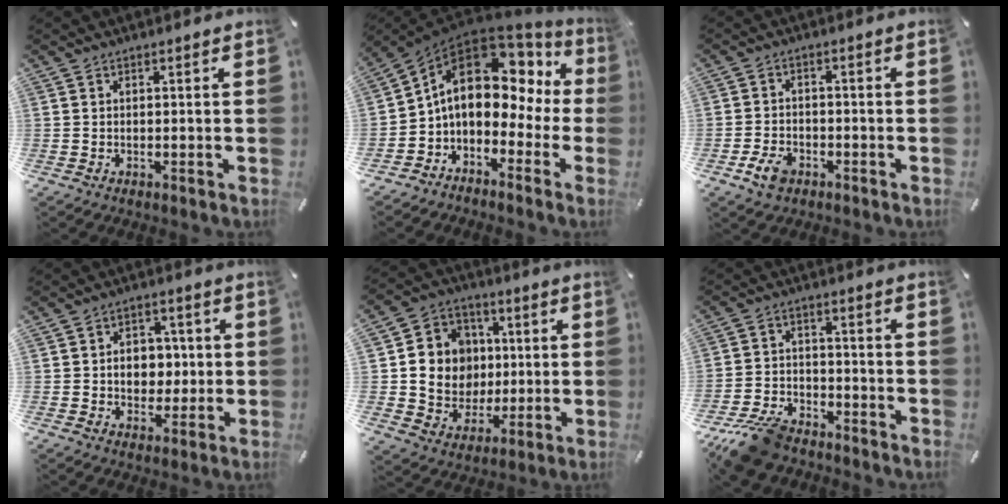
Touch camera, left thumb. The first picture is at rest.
{"total": 14.1, "force": [2.4, 9.7, 10.0], "torque": [-0.164, -0.009, 0.036]}
{"total": 5.3, "force": [-2.9, 3.4, 2.7], "torque": [-0.068, 0.008, -0.058]}
{"total": 7.4, "force": [-0.1, 6.0, 4.3], "torque": [-0.057, 0.005, -0.005]}
{"total": 12.8, "force": [1.2, 12.3, 3.5], "torque": [-0.055, -0.001, 0.035]}
{"total": 11.1, "force": [-8.8, 5.0, 4.5], "torque": [-0.080, 0.049, -0.166]}